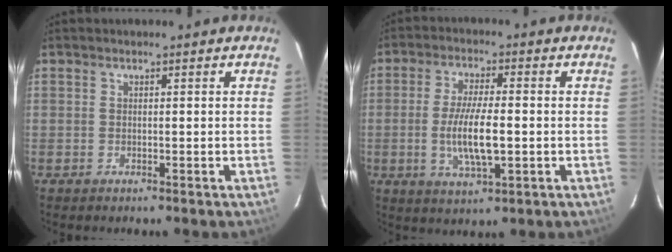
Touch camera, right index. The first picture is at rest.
{"total": 9.1, "force": [-1.4, 2.3, 8.7], "torque": [-0.169, -0.009, -0.024]}